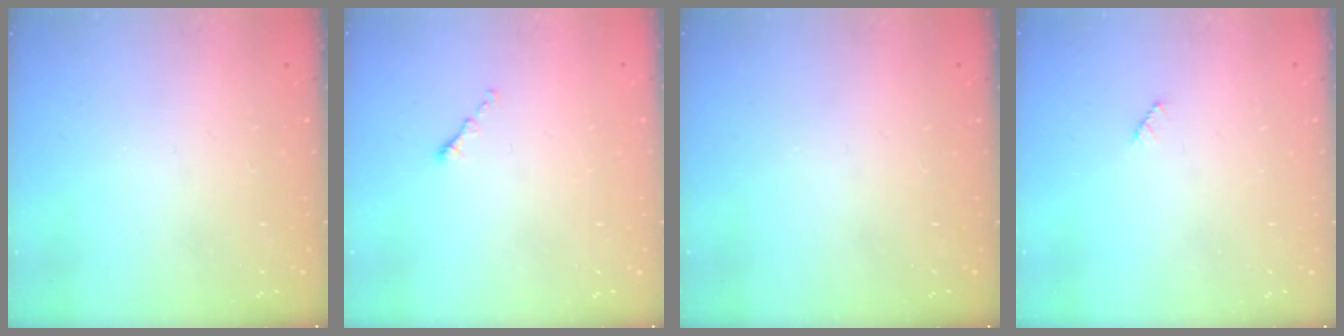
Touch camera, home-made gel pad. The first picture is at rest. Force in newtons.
{"total": 0.6, "press": 0.5, "slide": 0.2}
{"total": 0.0}
{"total": 2.5, "press": 2.5, "slide": 0.3}